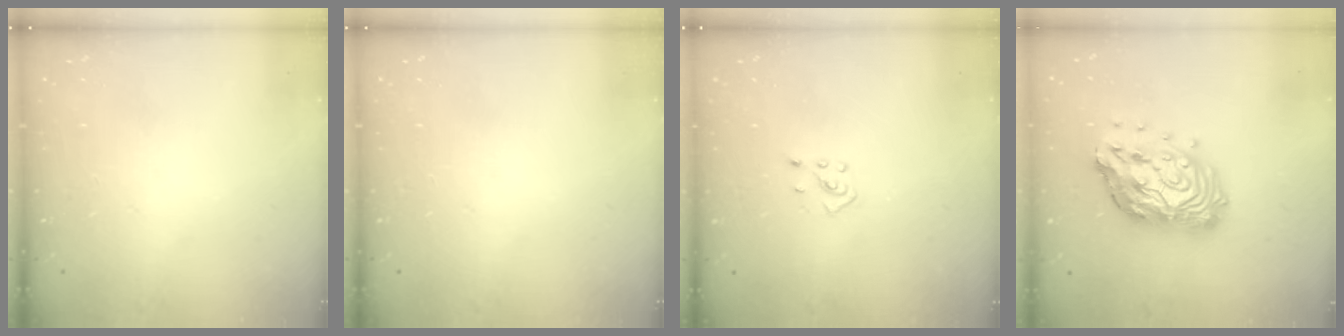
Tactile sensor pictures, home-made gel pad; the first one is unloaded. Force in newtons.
{"total": 0.0}
{"total": 2.7, "press": 2.6, "slide": 0.9}
{"total": 18.3, "press": 18.2, "slide": 1.8}